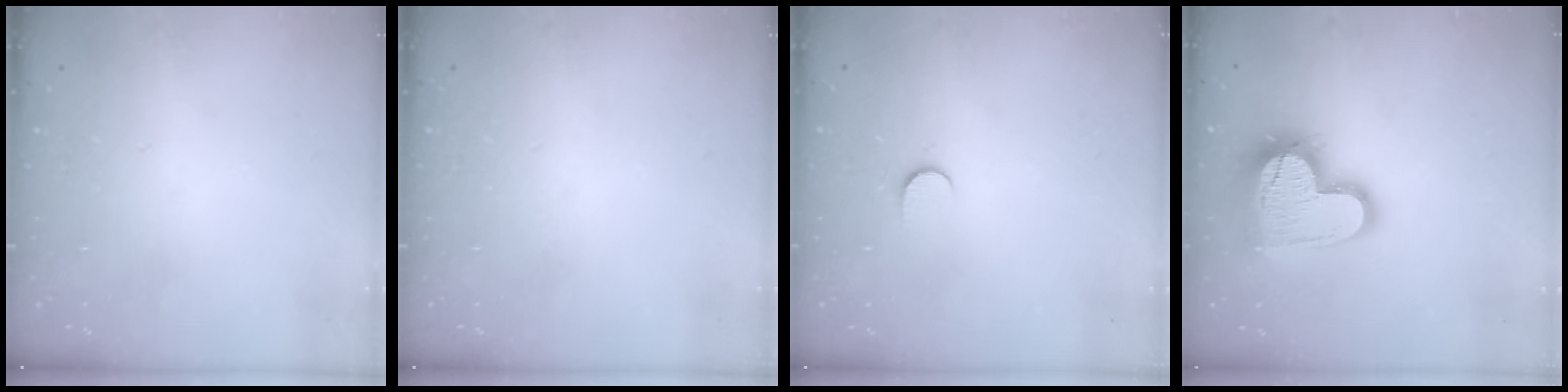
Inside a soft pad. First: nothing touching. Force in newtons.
{"total": 0.0}
{"total": 3.9, "press": 3.9, "slide": 0.5}
{"total": 18.4, "press": 18.4, "slide": 1.4}